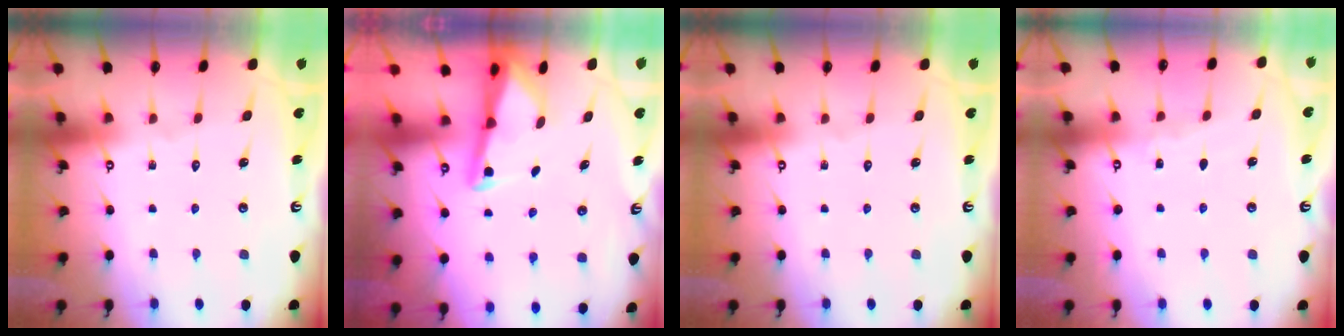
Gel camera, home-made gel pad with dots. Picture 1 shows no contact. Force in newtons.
{"total": 3.0, "press": 3.0, "slide": 0.3}
{"total": 0.0}
{"total": 2.4, "press": 2.4, "slide": 0.3}